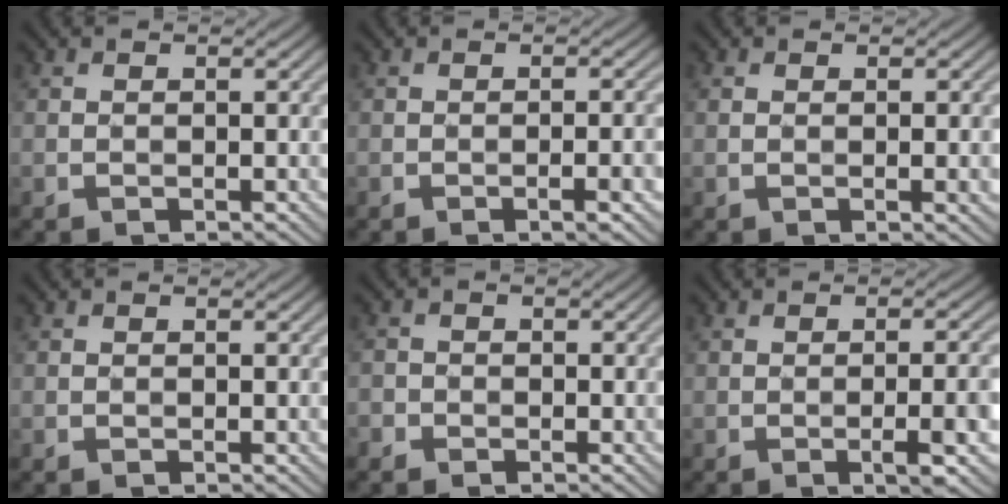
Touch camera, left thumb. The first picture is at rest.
{"total": 2.4, "force": [-1.2, 0.1, 2.1], "torque": [-0.033, 0.005, -0.018]}
{"total": 1.7, "force": [-0.1, 0.1, 1.7], "torque": [-0.036, 0.000, 0.000]}
{"total": 0.0}
{"total": 1.7, "force": [-1.0, 1.4, 0.4], "torque": [-0.002, 0.001, -0.019]}
{"total": 5.0, "force": [-1.7, 0.6, 4.7], "torque": [-0.073, 0.004, -0.022]}